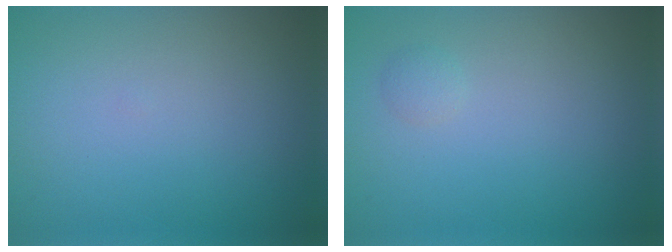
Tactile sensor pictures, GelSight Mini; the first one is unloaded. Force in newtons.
{"total": 0.7, "press": 0.7, "slide": 0.0}